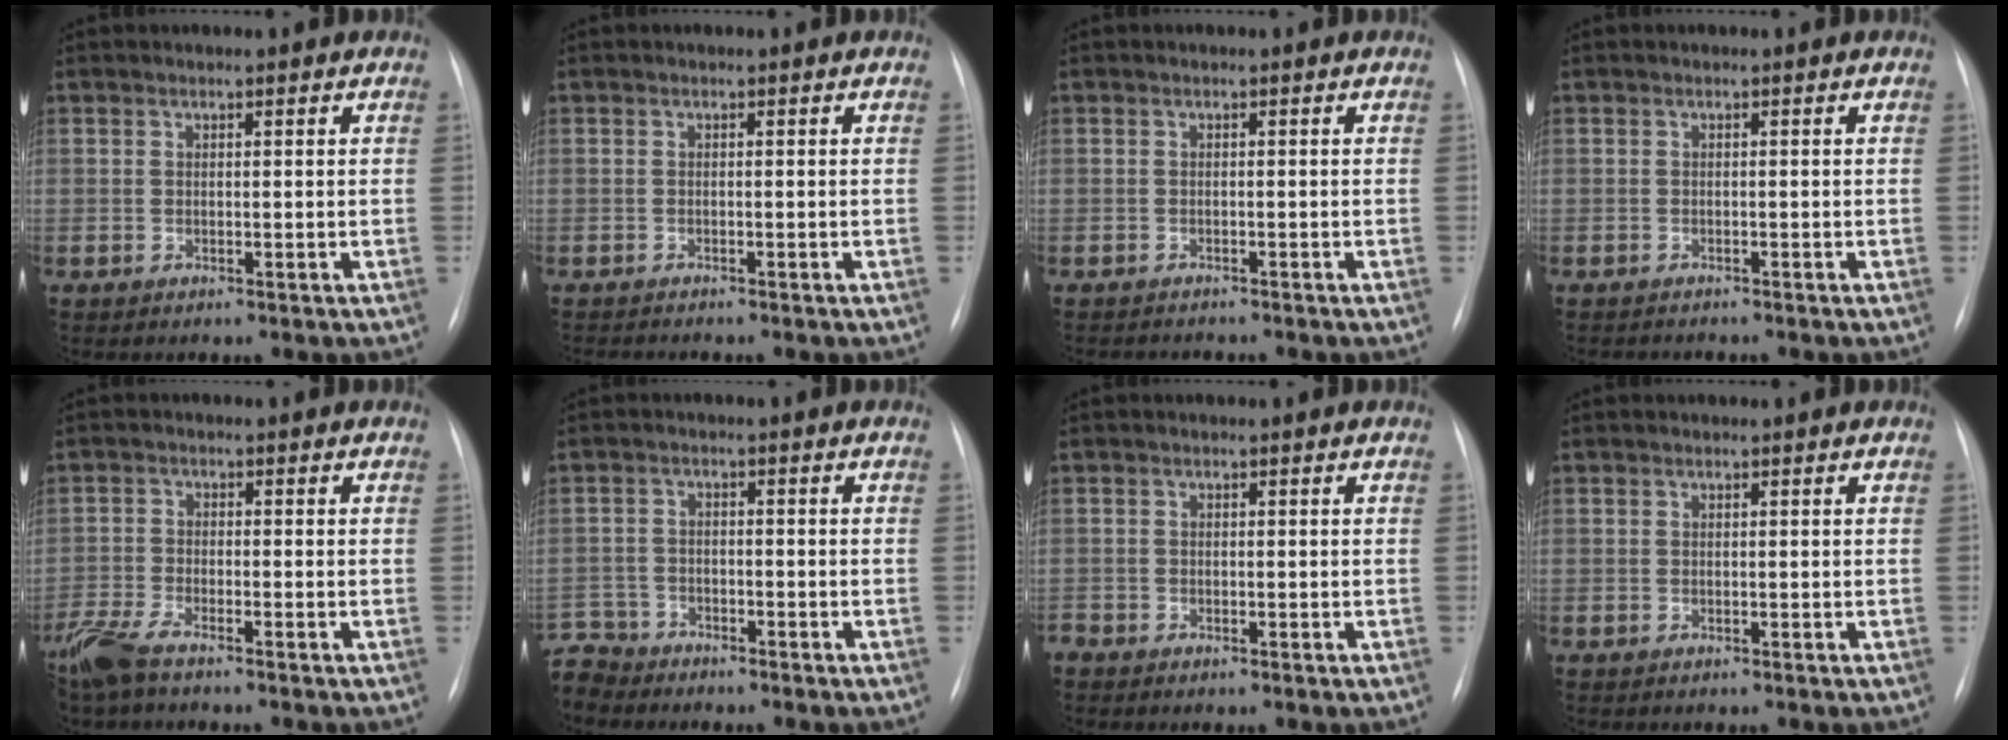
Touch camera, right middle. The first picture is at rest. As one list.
[{"total": 1.8, "force": [-1.8, -0.1, 0.5], "torque": [-0.005, -0.004, -0.025]}, {"total": 2.9, "force": [-2.8, 0.5, 0.6], "torque": [-0.003, -0.007, -0.036]}, {"total": 2.2, "force": [-2.1, 0.4, 0.5], "torque": [-0.003, -0.006, -0.026]}, {"total": 5.4, "force": [-4.5, 0.7, 2.9], "torque": [-0.070, -0.015, -0.093]}, {"total": 6.3, "force": [-5.8, 2.4, -0.3], "torque": [0.006, 0.002, -0.116]}, {"total": 1.0, "force": [-0.9, 0.5, 0.2], "torque": [-0.003, 0.001, -0.016]}, {"total": 0.0}]